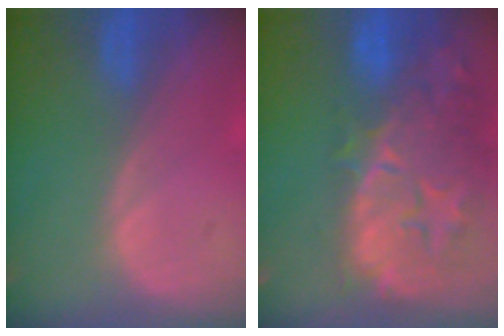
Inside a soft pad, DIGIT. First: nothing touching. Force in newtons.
{"total": 14.7, "press": 11.9, "slide": 8.6}